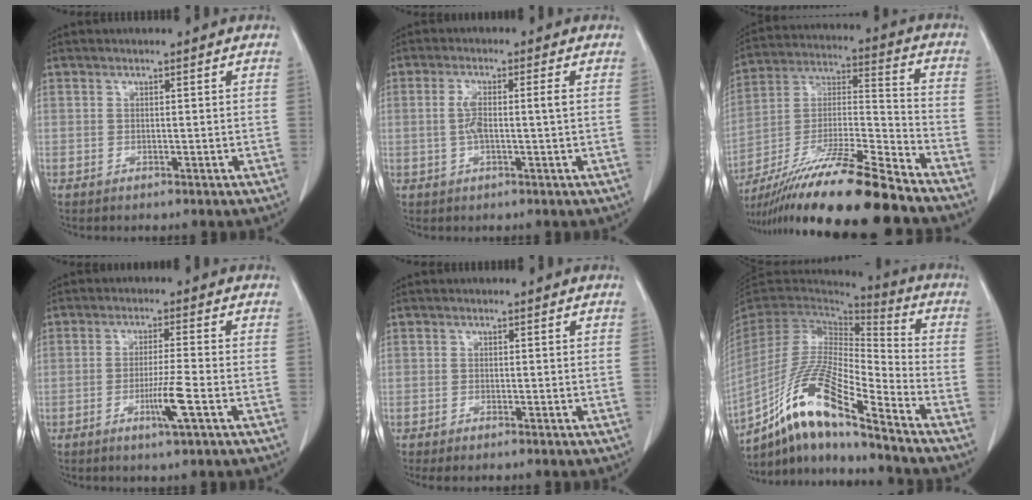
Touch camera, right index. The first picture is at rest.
{"total": 4.1, "force": [0.0, 0.4, 4.1], "torque": [-0.088, 0.011, 0.003]}
{"total": 21.2, "force": [-17.1, -0.1, 12.5], "torque": [-0.239, -0.023, -0.311]}
{"total": 5.4, "force": [-2.1, -0.6, 5.0], "torque": [-0.092, -0.011, -0.037]}
{"total": 1.1, "force": [-0.8, 0.1, 0.7], "torque": [-0.013, -0.004, -0.013]}
{"total": 17.1, "force": [-11.6, 1.7, 12.4], "torque": [-0.243, -0.008, -0.213]}